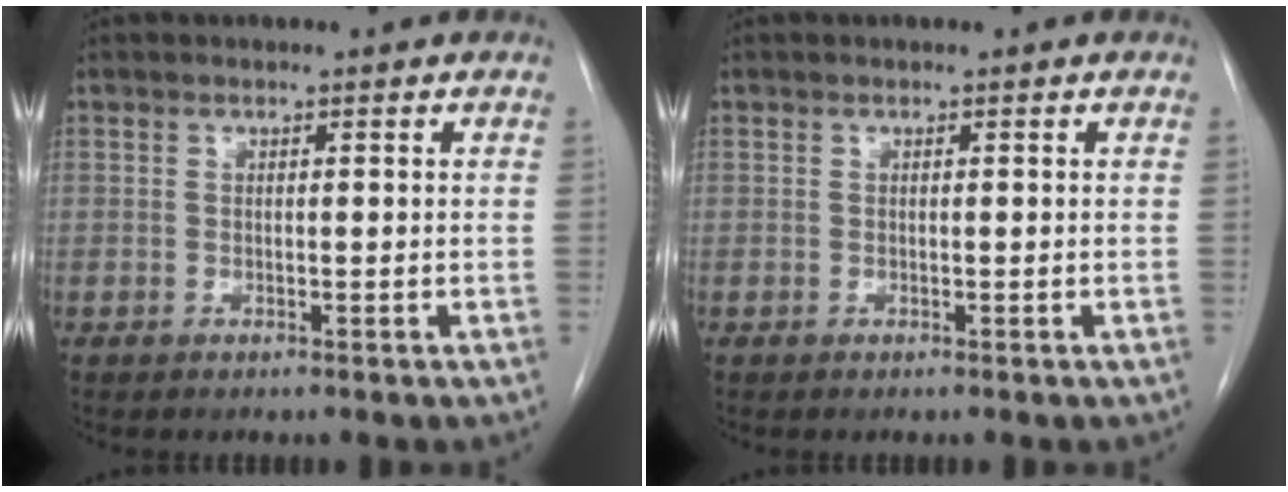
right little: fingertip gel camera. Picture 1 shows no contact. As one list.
[{"total": 0.0}]